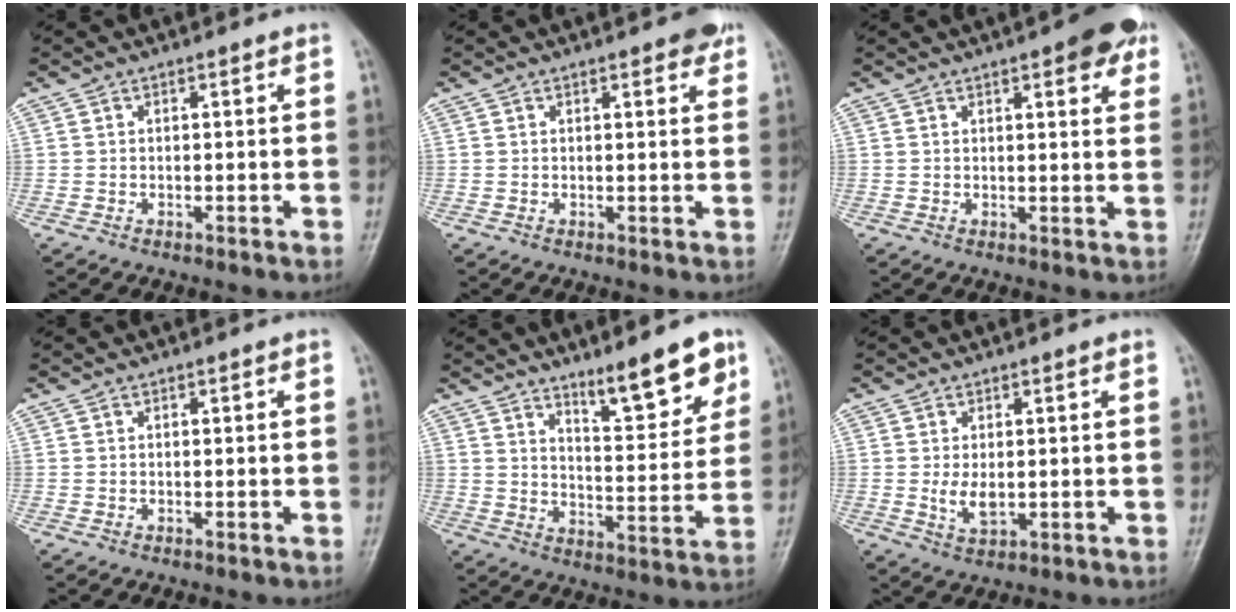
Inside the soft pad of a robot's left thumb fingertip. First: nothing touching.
{"total": 3.4, "force": [2.2, 1.2, 2.3], "torque": [-0.019, -0.004, 0.024]}
{"total": 7.8, "force": [4.2, 2.5, 6.1], "torque": [-0.056, -0.011, 0.047]}
{"total": 0.0}
{"total": 11.6, "force": [8.1, 2.9, 7.8], "torque": [-0.090, -0.062, 0.130]}
{"total": 3.7, "force": [0.1, 2.0, 3.1], "torque": [-0.054, -0.010, 0.011]}